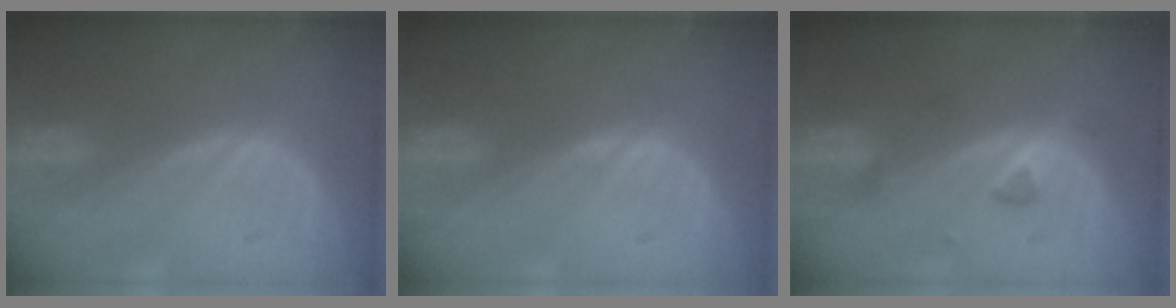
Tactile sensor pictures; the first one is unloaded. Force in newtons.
{"total": 0.6, "press": 0.2, "slide": 0.5}
{"total": 3.0, "press": 2.8, "slide": 0.9}